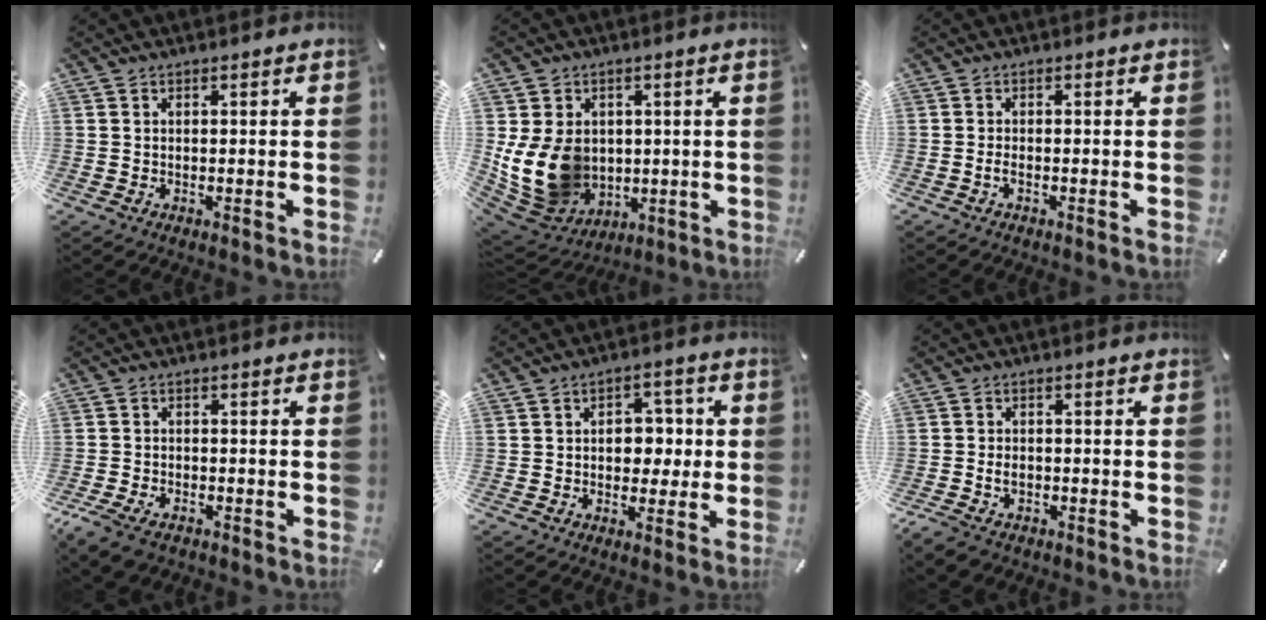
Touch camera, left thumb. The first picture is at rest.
{"total": 15.1, "force": [0.4, 12.6, 8.3], "torque": [-0.193, -0.014, 0.014]}
{"total": 1.4, "force": [-0.7, 0.5, 1.1], "torque": [-0.029, -0.001, -0.016]}
{"total": 5.1, "force": [-3.3, 2.9, 2.6], "torque": [-0.067, 0.009, -0.064]}
{"total": 7.5, "force": [0.0, 5.9, 4.6], "torque": [-0.054, 0.004, -0.005]}
{"total": 3.8, "force": [-1.7, 2.8, 1.9], "torque": [-0.046, 0.004, -0.034]}